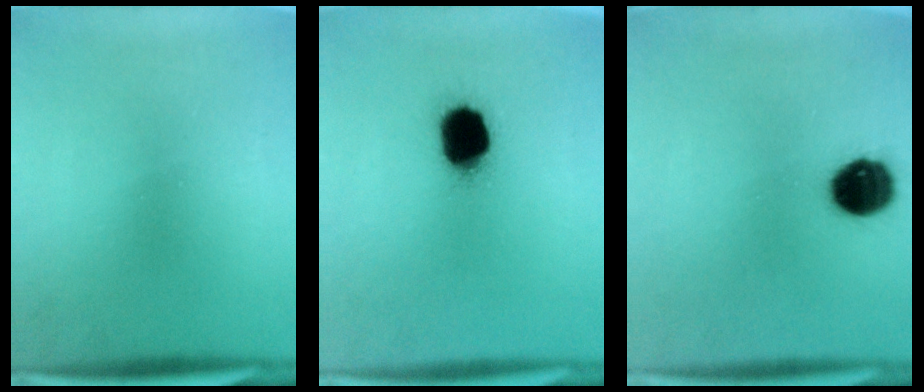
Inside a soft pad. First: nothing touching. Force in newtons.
{"total": 14.2}
{"total": 10.7}